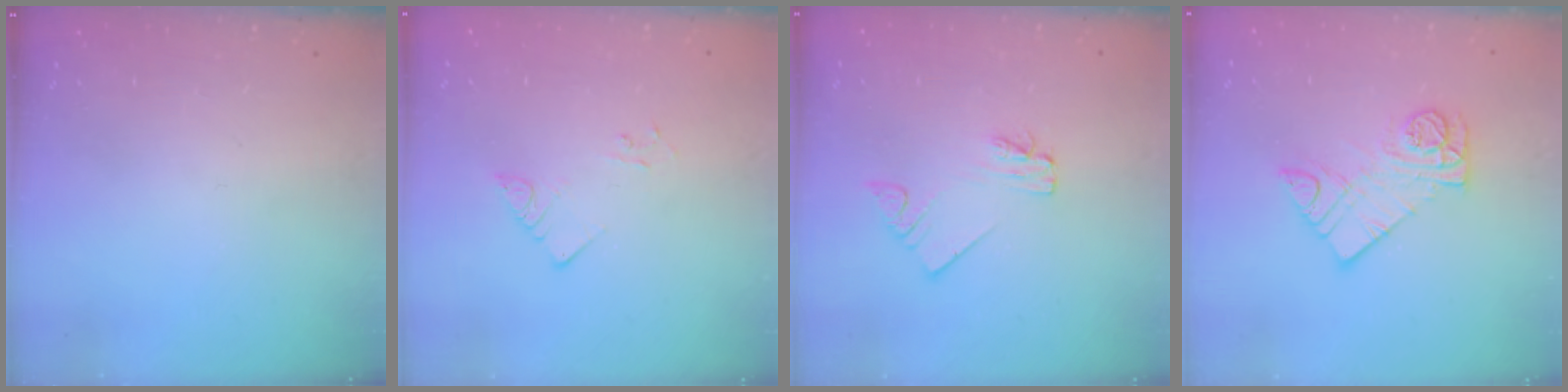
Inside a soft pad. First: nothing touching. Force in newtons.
{"total": 2.2, "press": 2.2, "slide": 0.2}
{"total": 2.0, "press": 2.0, "slide": 0.1}
{"total": 10.7, "press": 10.7, "slide": 0.6}